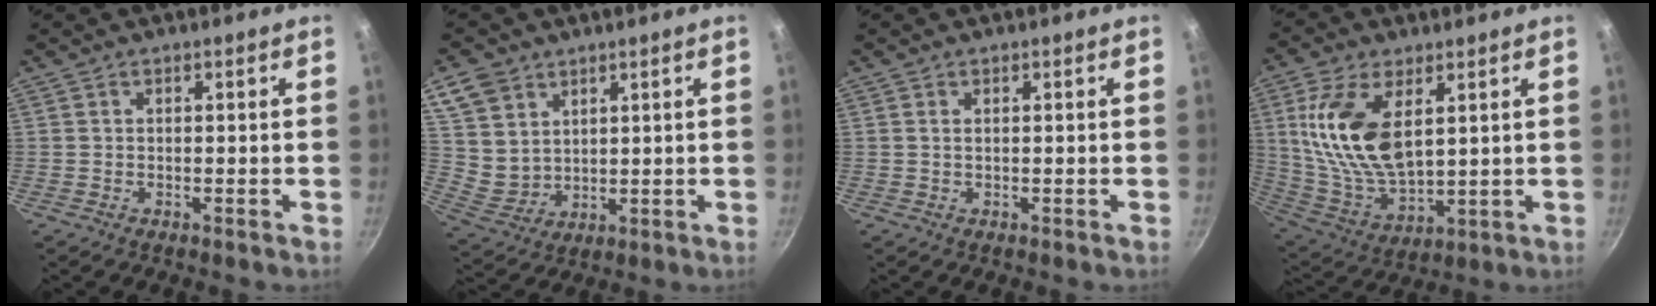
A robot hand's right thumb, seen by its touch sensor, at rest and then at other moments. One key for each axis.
{"total": 9.6, "fx": 5.0, "fy": 7.3, "fz": 3.7, "tx": -0.049, "ty": -0.018, "tz": 0.113}
{"total": 0.7, "fx": 0.2, "fy": 0.3, "fz": 0.6, "tx": -0.011, "ty": 0.001, "tz": 0.004}
{"total": 17.3, "fx": 4.9, "fy": 9.1, "fz": 13.9, "tx": -0.266, "ty": -0.028, "tz": 0.107}